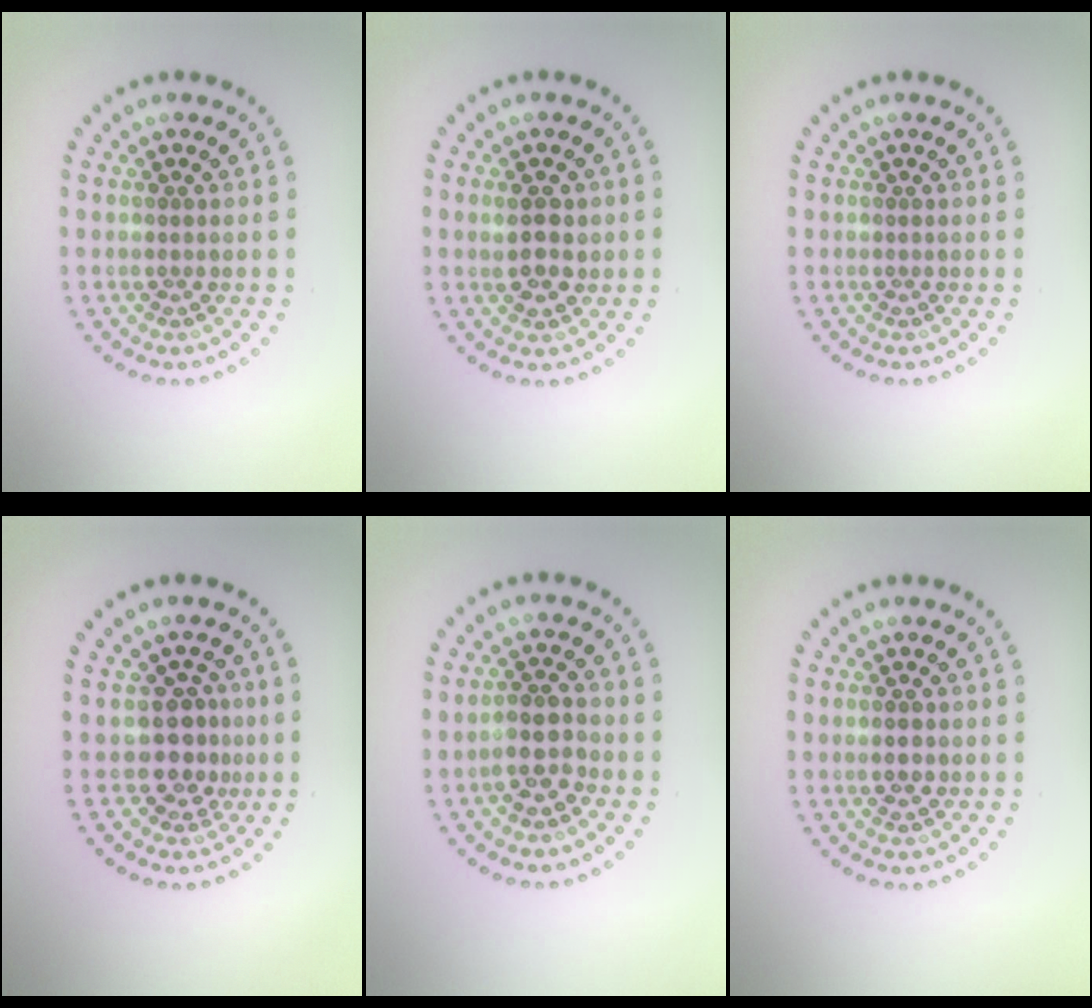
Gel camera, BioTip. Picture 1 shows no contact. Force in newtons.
{"total": 3.0, "press": 2.9, "slide": 0.6}
{"total": 0.0}
{"total": 2.8, "press": 2.4, "slide": 1.4}
{"total": 2.6, "press": 2.5, "slide": 0.9}
{"total": 1.8, "press": 1.8, "slide": 0.1}